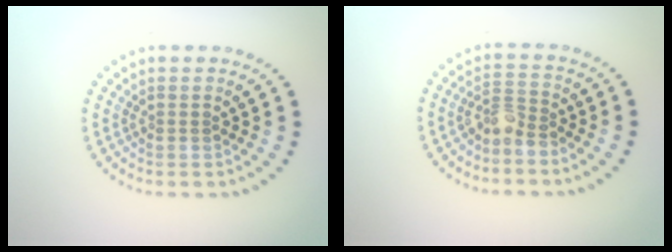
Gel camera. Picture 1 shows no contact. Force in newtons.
{"total": 2.2, "press": 1.6, "slide": 1.4}